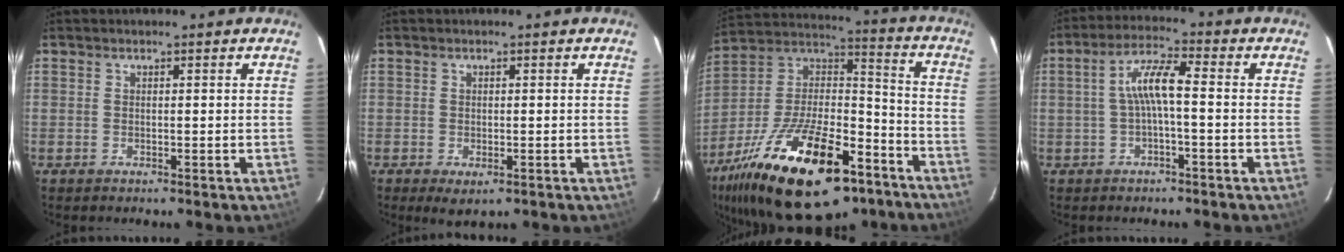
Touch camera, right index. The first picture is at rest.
{"total": 2.9, "force": [-1.2, 1.7, 2.0], "torque": [-0.038, -0.010, -0.014]}
{"total": 31.9, "force": [-18.9, 13.4, 22.0], "torque": [-0.412, -0.007, -0.291]}
{"total": 6.1, "force": [-0.8, 1.0, 6.0], "torque": [-0.125, 0.016, -0.013]}